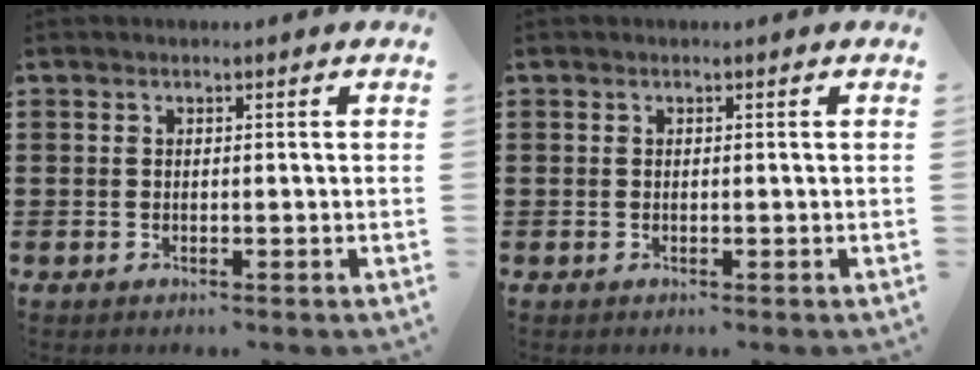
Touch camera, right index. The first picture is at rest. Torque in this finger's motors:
{"motor_torque": [-0.81, 1.33, 0.00, 0.00]}